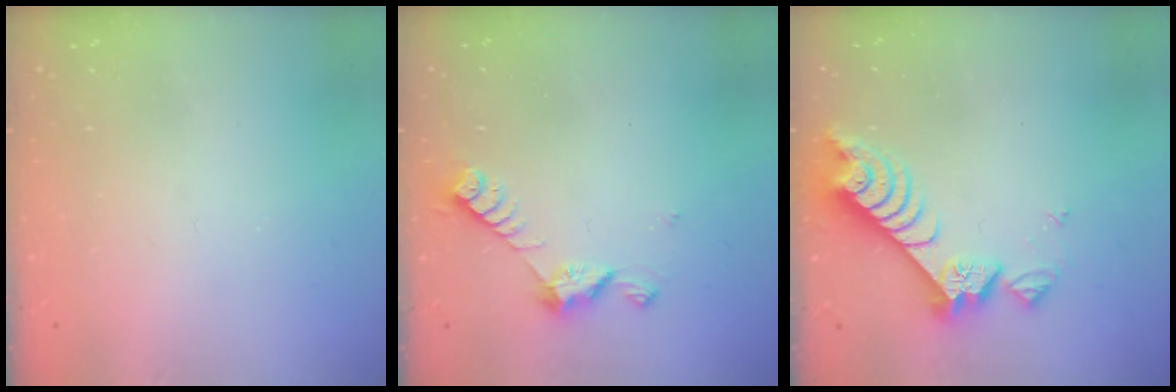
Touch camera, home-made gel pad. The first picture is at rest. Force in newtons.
{"total": 7.2, "press": 7.2, "slide": 0.5}
{"total": 8.5, "press": 8.4, "slide": 0.8}